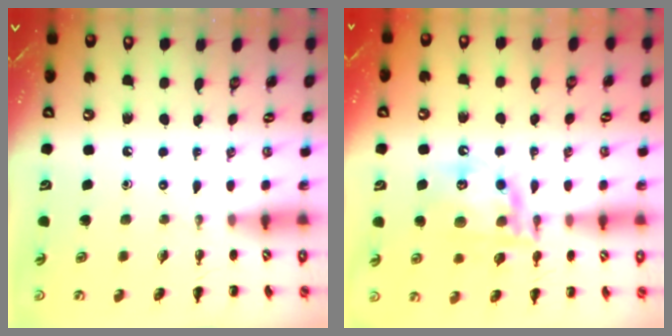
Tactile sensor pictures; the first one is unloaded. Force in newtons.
{"total": 16.3, "press": 16.1, "slide": 2.5}